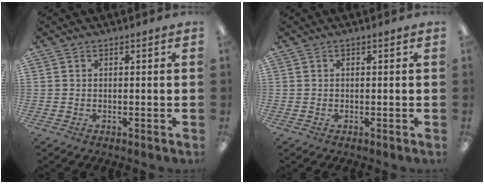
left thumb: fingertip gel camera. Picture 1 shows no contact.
{"total": 0.0}